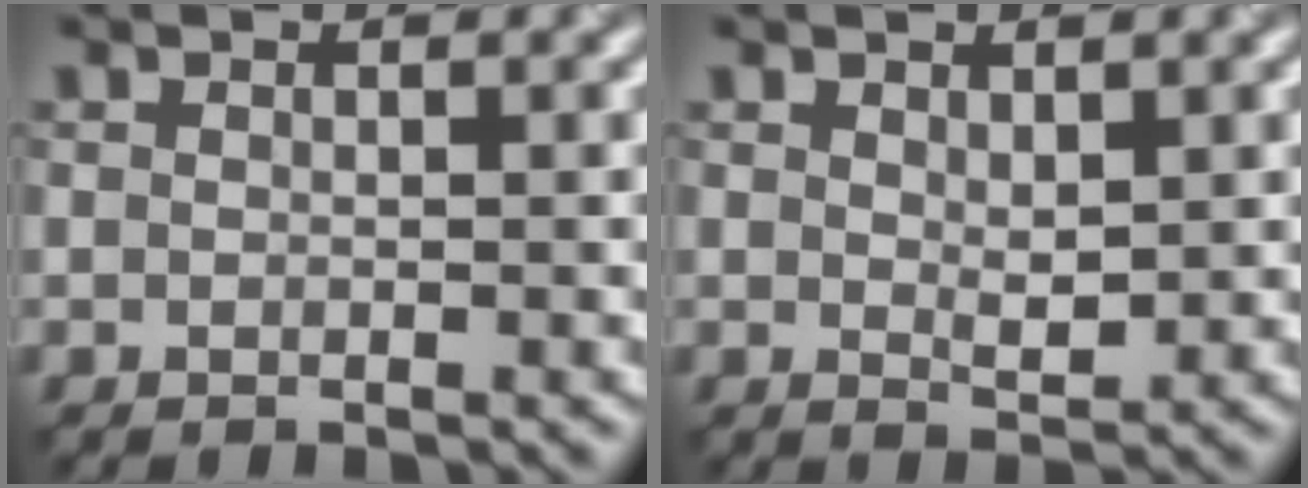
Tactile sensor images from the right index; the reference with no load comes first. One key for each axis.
{"total": 1.6, "fx": 0.6, "fy": 0.8, "fz": 1.2, "tx": -0.022, "ty": -0.005, "tz": 0.017}